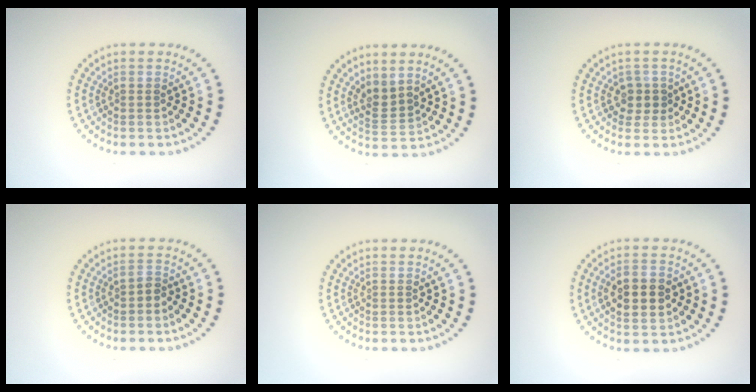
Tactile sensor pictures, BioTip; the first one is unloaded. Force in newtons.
{"total": 2.1, "press": 1.5, "slide": 1.4}
{"total": 1.8, "press": 1.4, "slide": 1.1}
{"total": 1.0, "press": 0.8, "slide": 0.6}
{"total": 0.0}
{"total": 3.9, "press": 3.9, "slide": 0.1}